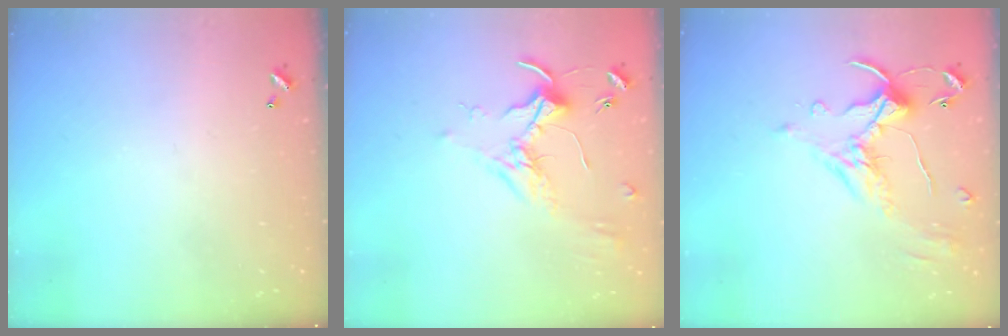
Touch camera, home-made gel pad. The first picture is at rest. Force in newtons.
{"total": 1.7, "press": 1.6, "slide": 0.4}
{"total": 1.7, "press": 1.3, "slide": 1.1}